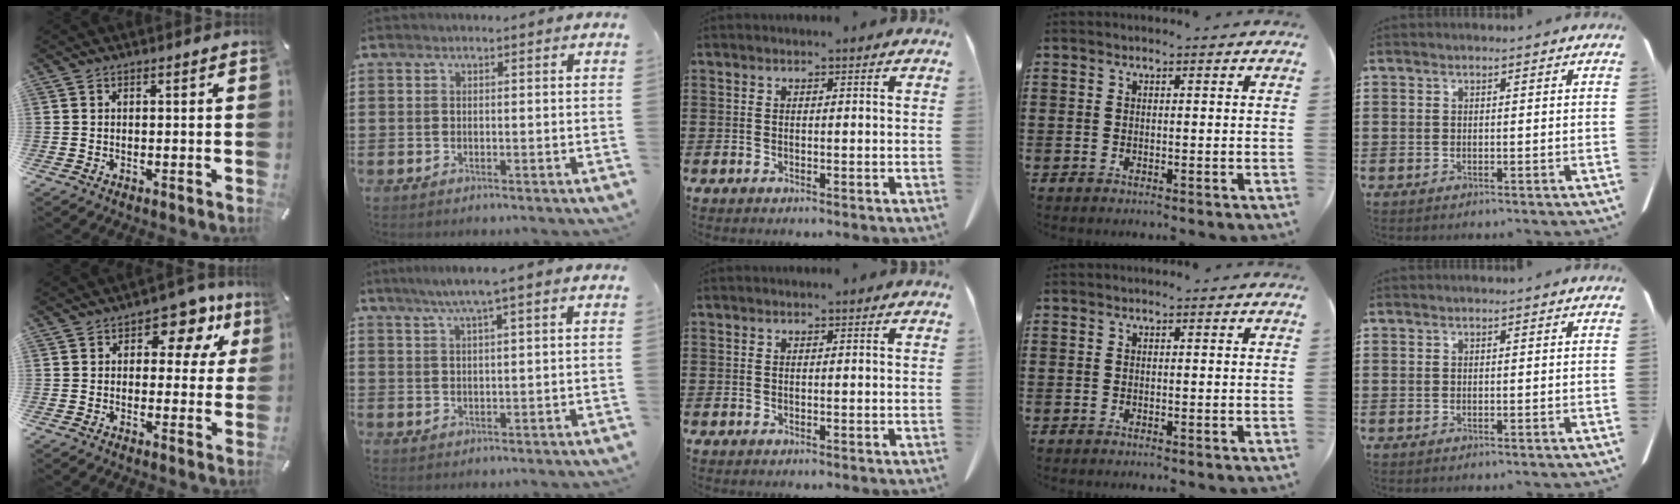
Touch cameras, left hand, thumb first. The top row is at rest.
{"thumb": {"total": 10.2, "force": [4.8, 6.4, 6.4], "torque": [-0.069, -0.021, 0.076]}, "index": {"total": 4.0, "force": [2.3, -0.1, 3.3], "torque": [-0.067, 0.004, 0.039]}}